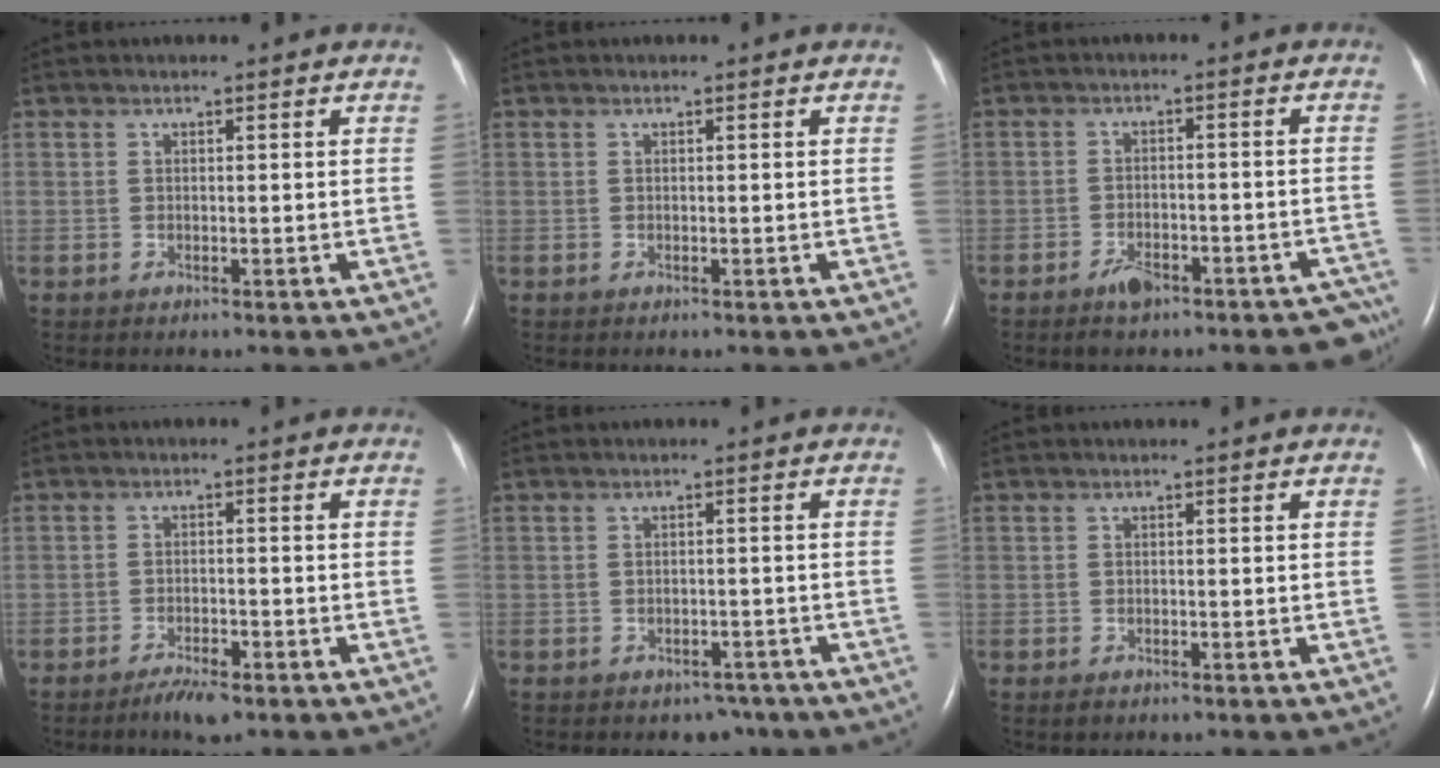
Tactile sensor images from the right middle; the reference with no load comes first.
{"total": 0.0}
{"total": 6.8, "force": [-5.5, 2.7, 3.0], "torque": [-0.015, 0.016, -0.080]}
{"total": 3.4, "force": [-2.6, 0.8, 2.2], "torque": [-0.044, -0.003, -0.043]}
{"total": 3.2, "force": [-2.3, 2.0, 0.7], "torque": [-0.004, 0.010, -0.024]}
{"total": 0.8, "force": [-0.5, 0.5, 0.3], "torque": [-0.005, 0.000, -0.004]}